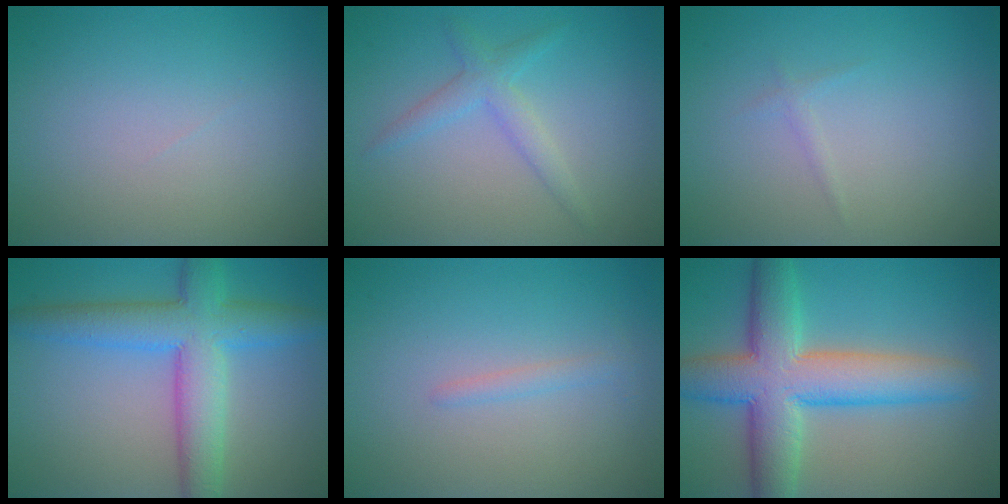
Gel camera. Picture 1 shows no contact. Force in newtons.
{"total": 2.2, "press": 2.2, "slide": 0.1}
{"total": 0.6, "press": 0.6, "slide": 0.1}
{"total": 7.4, "press": 7.4, "slide": 0.0}
{"total": 1.0, "press": 1.0, "slide": 0.0}
{"total": 9.1, "press": 9.1, "slide": 0.3}